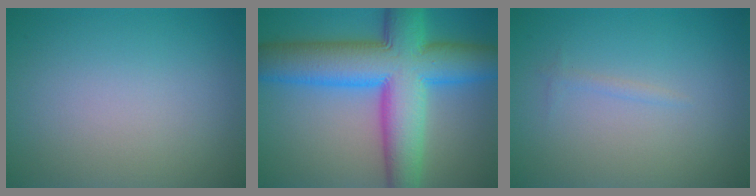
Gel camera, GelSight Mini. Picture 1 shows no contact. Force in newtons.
{"total": 12.8, "press": 12.8, "slide": 0.3}
{"total": 0.6, "press": 0.6, "slide": 0.0}